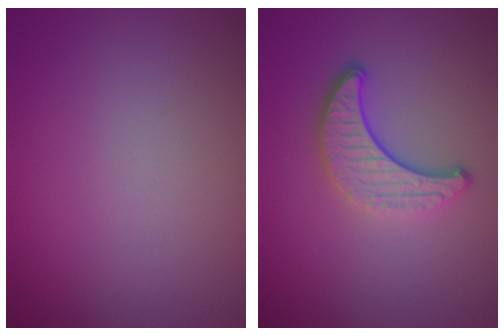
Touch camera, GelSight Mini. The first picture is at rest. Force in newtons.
{"total": 3.8, "press": 2.9, "slide": 2.5}